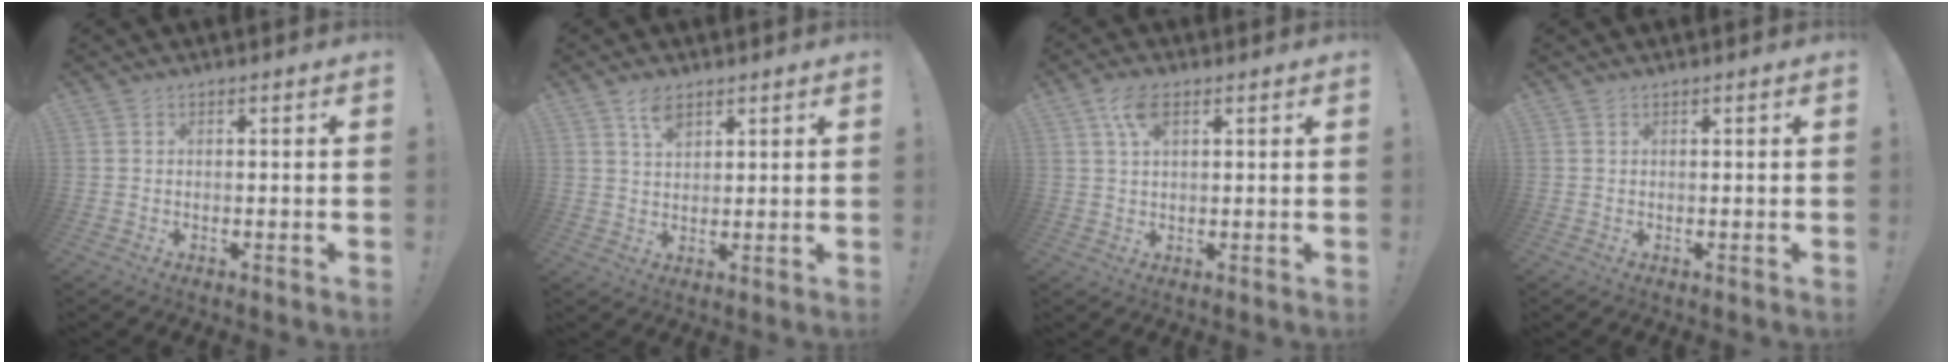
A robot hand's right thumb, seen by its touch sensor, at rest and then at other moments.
{"total": 4.9, "force": [3.2, 2.3, 2.9], "torque": [-0.044, -0.016, 0.056]}
{"total": 5.9, "force": [2.7, 2.6, 4.5], "torque": [-0.077, -0.003, 0.048]}
{"total": 0.0}